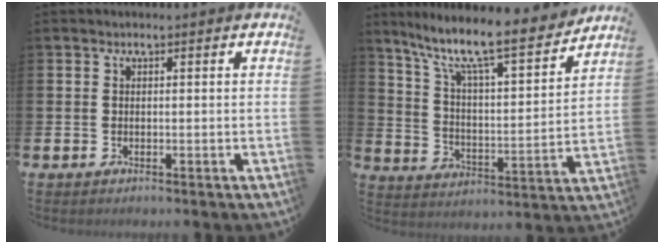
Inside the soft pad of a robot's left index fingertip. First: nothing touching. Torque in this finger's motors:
{"motor_torque": [0.87, -1.27, 0.80, 0.21]}